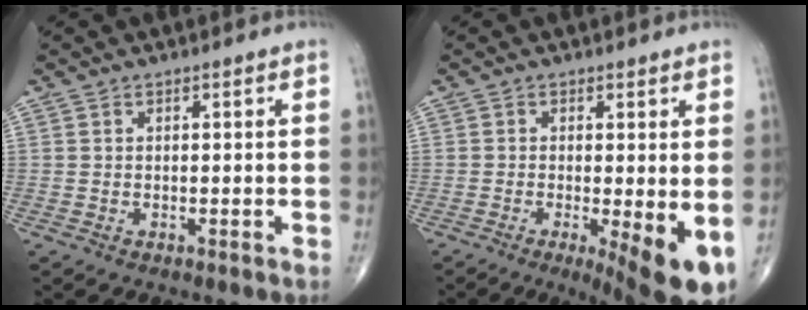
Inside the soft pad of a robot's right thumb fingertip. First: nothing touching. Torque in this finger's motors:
{"motor_torque": [1.49, 2.74, 0.94, -1.02, 0.35]}